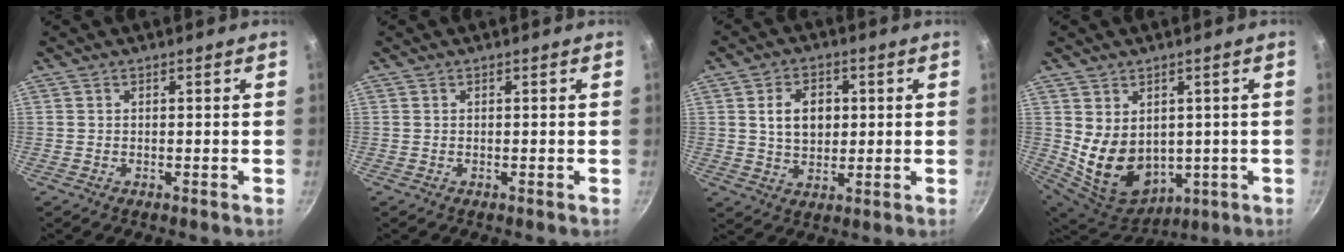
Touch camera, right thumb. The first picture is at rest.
{"total": 0.0}
{"total": 7.9, "force": [1.4, 5.7, 5.3], "torque": [-0.067, -0.001, 0.025]}
{"total": 13.3, "force": [1.1, 10.2, 8.4], "torque": [-0.128, -0.027, 0.055]}